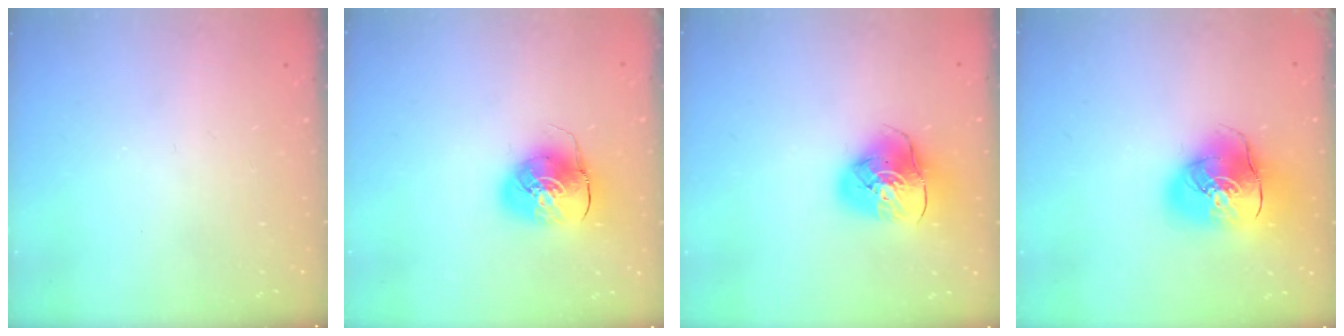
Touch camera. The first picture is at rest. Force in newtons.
{"total": 9.6, "press": 9.4, "slide": 1.7}
{"total": 10.6, "press": 10.5, "slide": 1.2}
{"total": 15.9, "press": 15.6, "slide": 2.7}